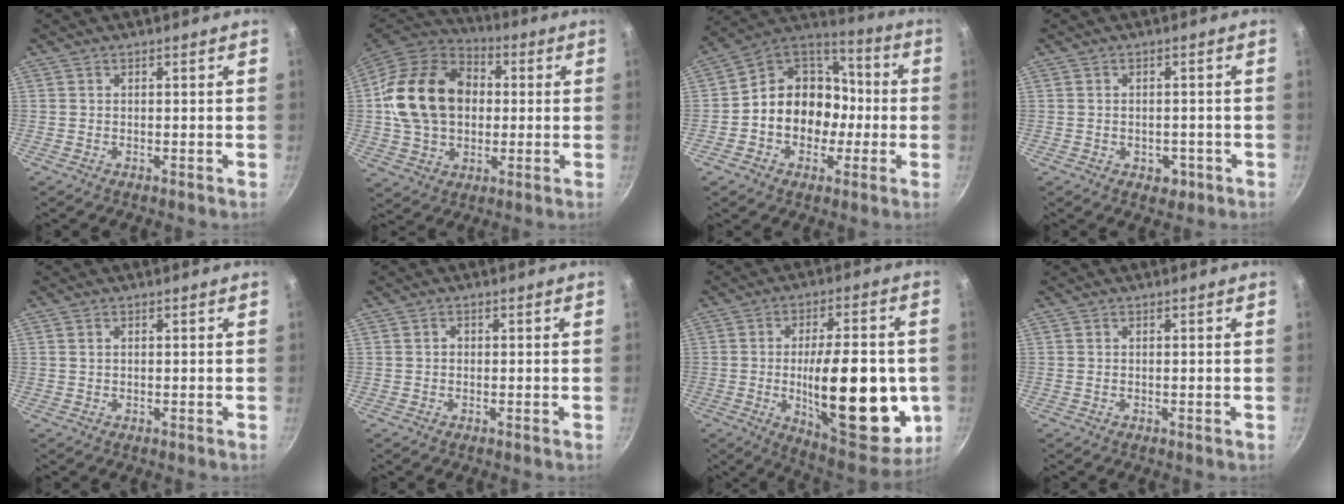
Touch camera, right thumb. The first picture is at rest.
{"total": 21.3, "force": [2.0, 16.0, 13.9], "torque": [-0.227, 0.028, 0.029]}
{"total": 16.1, "force": [-2.2, 13.2, 8.9], "torque": [-0.099, 0.053, -0.046]}
{"total": 3.3, "force": [-1.3, 2.3, 2.0], "torque": [-0.017, 0.008, -0.010]}
{"total": 0.7, "force": [0.3, 0.5, 0.4], "torque": [-0.008, 0.002, 0.006]}
{"total": 0.8, "force": [0.0, 0.7, 0.4], "torque": [-0.004, 0.005, -0.001]}
{"total": 25.2, "force": [-3.2, 10.2, 22.8], "torque": [-0.295, -0.006, -0.035]}
{"total": 0.0}